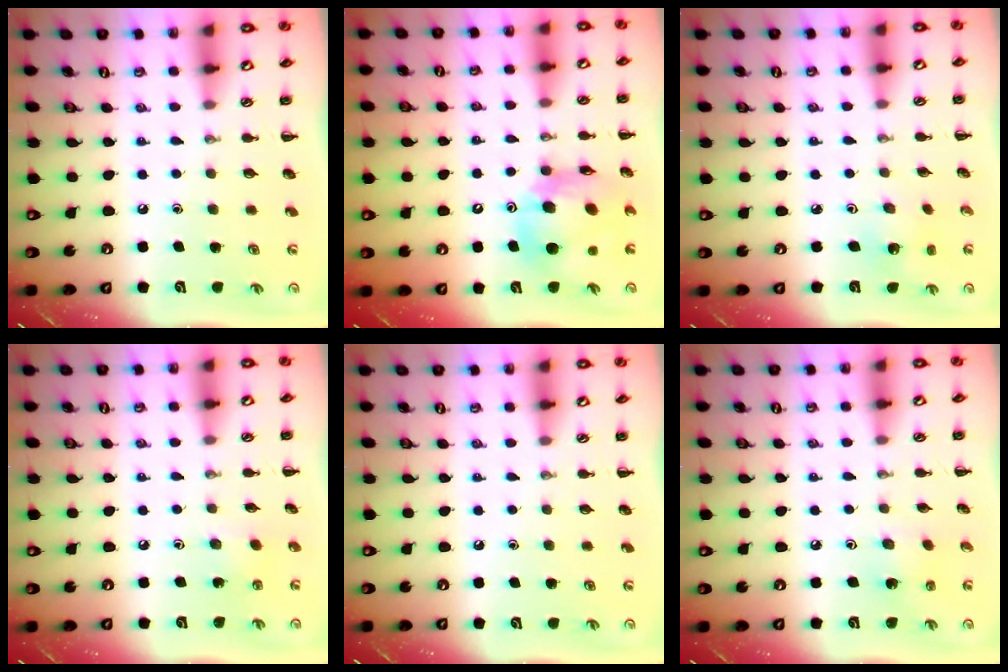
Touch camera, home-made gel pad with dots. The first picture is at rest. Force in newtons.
{"total": 12.2, "press": 11.7, "slide": 3.7}
{"total": 2.3, "press": 2.2, "slide": 0.7}
{"total": 2.1, "press": 2.1, "slide": 0.5}
{"total": 0.0}
{"total": 2.1, "press": 1.9, "slide": 0.9}